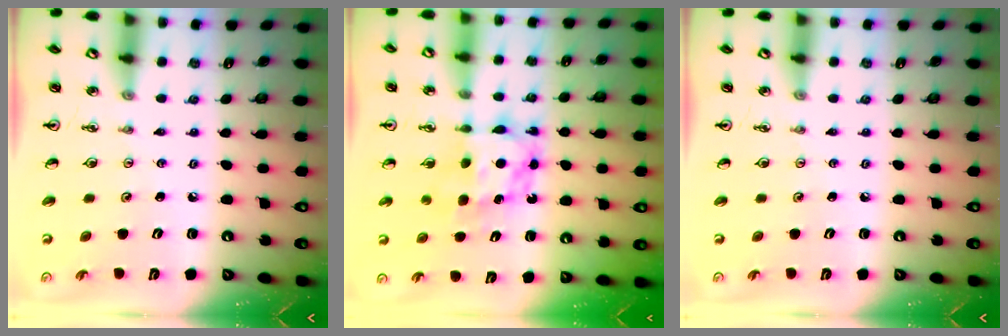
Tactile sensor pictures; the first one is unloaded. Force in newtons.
{"total": 6.5, "press": 6.5, "slide": 0.5}
{"total": 0.0}